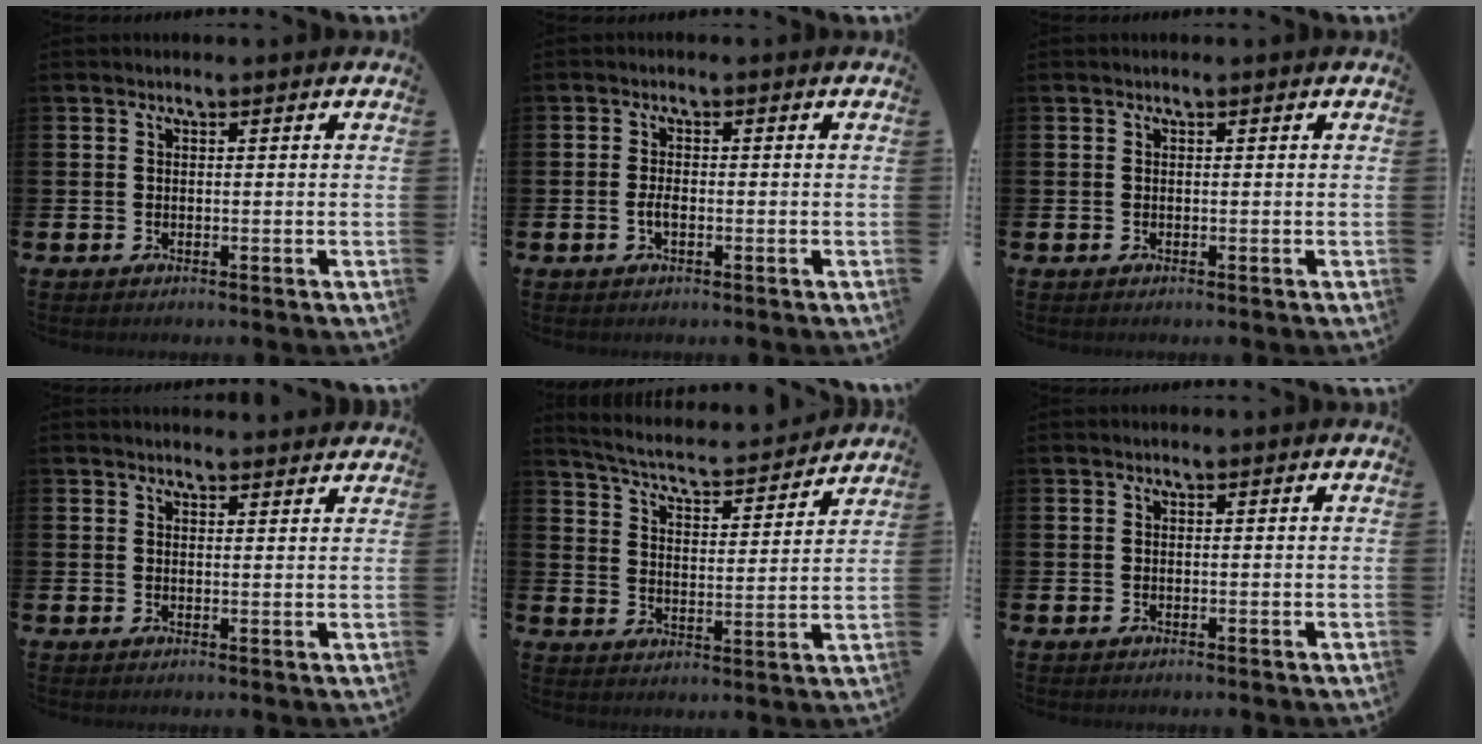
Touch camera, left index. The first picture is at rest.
{"total": 1.9, "force": [-0.6, 0.8, 1.6], "torque": [-0.026, 0.000, -0.012]}
{"total": 0.0}
{"total": 2.1, "force": [2.0, 0.2, 0.0], "torque": [0.009, -0.011, 0.035]}
{"total": 4.9, "force": [4.6, 0.5, 1.3], "torque": [-0.053, -0.040, 0.073]}
{"total": 0.0}